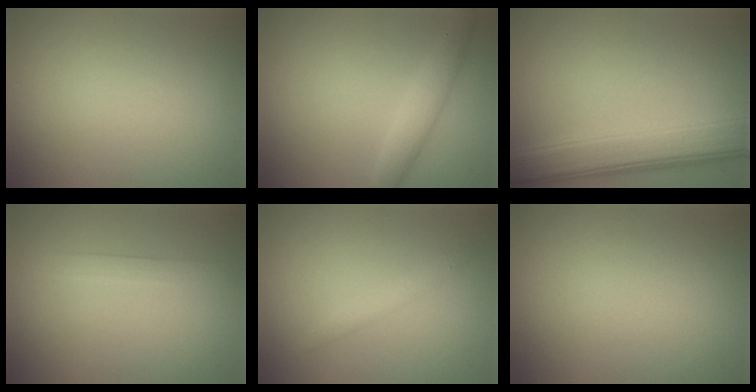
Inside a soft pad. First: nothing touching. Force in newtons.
{"total": 2.3, "press": 2.3, "slide": 0.0}
{"total": 7.7, "press": 7.7, "slide": 0.3}
{"total": 1.5, "press": 1.5, "slide": 0.1}
{"total": 1.4, "press": 1.4, "slide": 0.1}
{"total": 0.0}